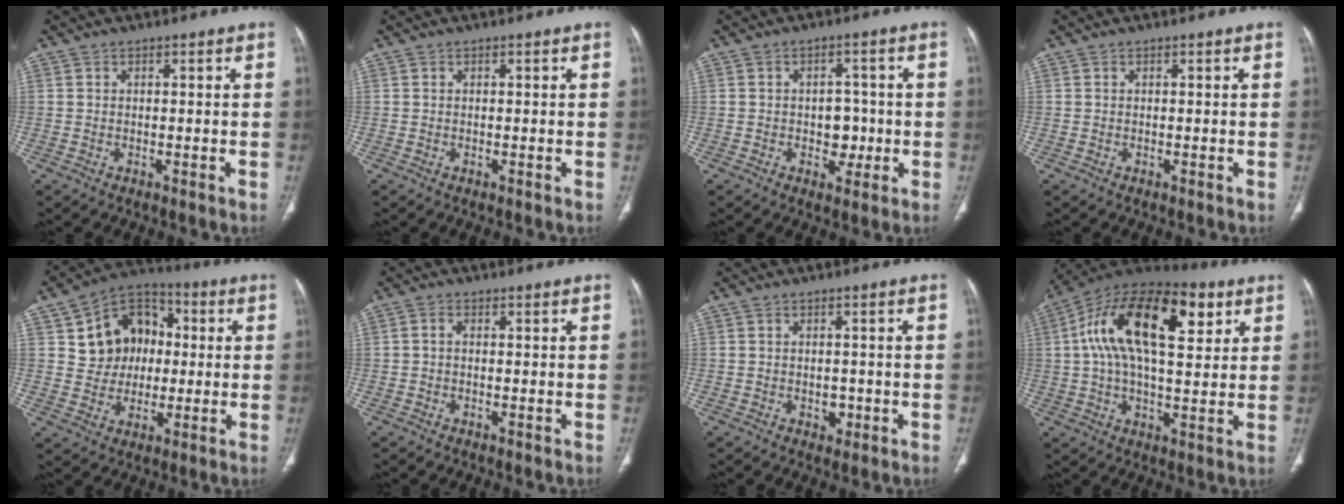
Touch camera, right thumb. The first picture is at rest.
{"total": 0.0}
{"total": 5.0, "force": [-0.8, 3.8, 3.2], "torque": [-0.009, 0.008, -0.009]}
{"total": 0.0}
{"total": 13.4, "force": [2.2, 11.3, 7.0], "torque": [-0.061, 0.017, 0.034]}
{"total": 1.1, "force": [-0.1, 0.7, 0.8], "torque": [-0.012, 0.002, -0.005]}
{"total": 2.2, "force": [-0.6, 1.7, 1.2], "torque": [-0.007, 0.003, -0.004]}
{"total": 23.2, "force": [7.1, 11.1, 19.1], "torque": [-0.322, 0.020, 0.109]}